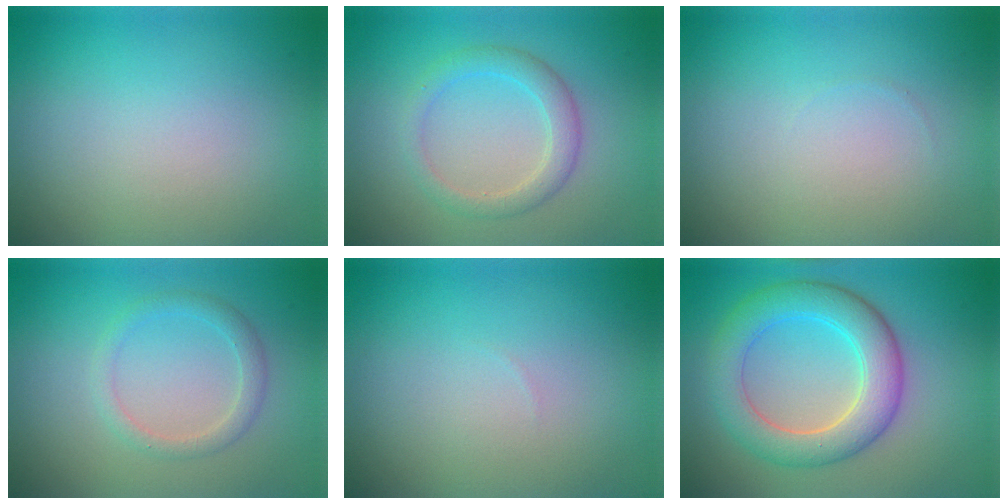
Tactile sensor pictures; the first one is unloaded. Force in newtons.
{"total": 2.7, "press": 2.7, "slide": 0.1}
{"total": 0.0}
{"total": 1.9, "press": 1.9, "slide": 0.1}
{"total": 0.0}
{"total": 6.1, "press": 6.1, "slide": 0.5}